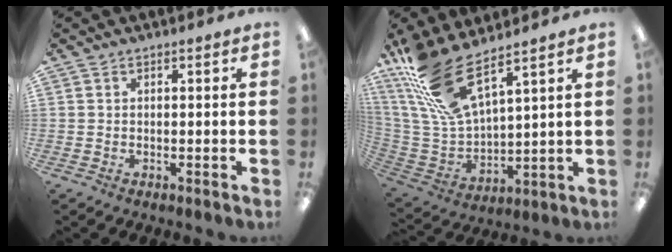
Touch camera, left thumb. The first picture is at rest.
{"total": 17.4, "force": [12.1, 5.6, 11.3], "torque": [-0.273, -0.069, 0.215]}